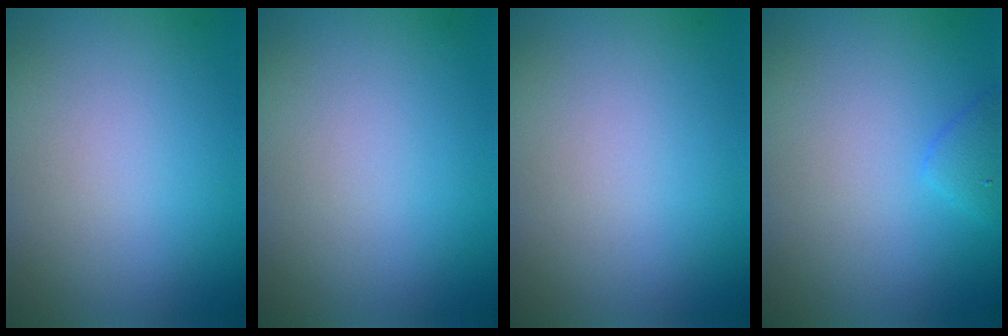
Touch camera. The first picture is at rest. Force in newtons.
{"total": 0.0}
{"total": 0.0}
{"total": 1.4, "press": 1.4, "slide": 0.1}